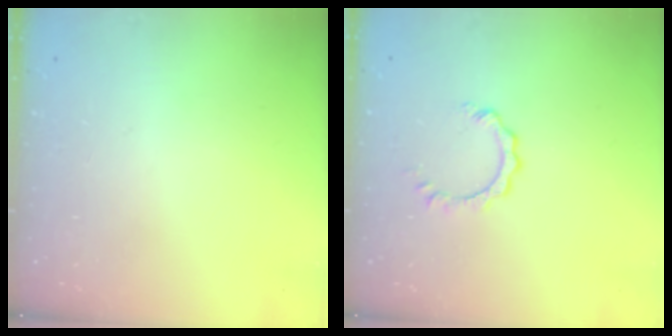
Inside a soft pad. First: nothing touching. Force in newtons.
{"total": 3.3, "press": 3.3, "slide": 0.3}